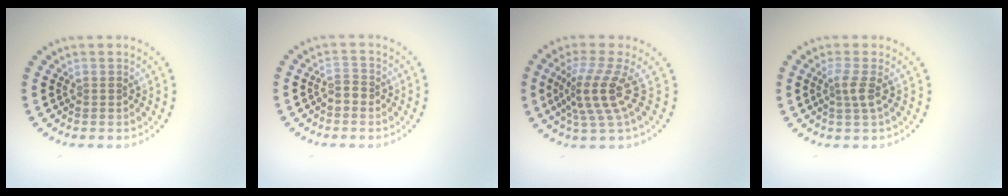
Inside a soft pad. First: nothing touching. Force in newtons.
{"total": 1.2, "press": 1.2, "slide": 0.4}
{"total": 4.0, "press": 2.8, "slide": 2.9}
{"total": 1.9, "press": 1.4, "slide": 1.2}